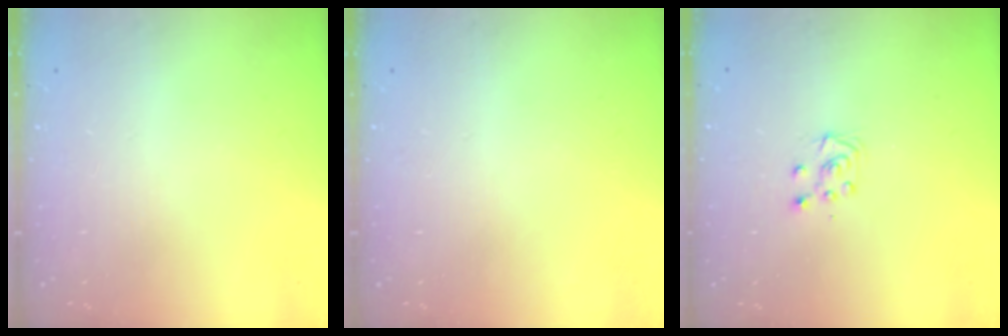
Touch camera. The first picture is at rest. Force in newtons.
{"total": 0.0}
{"total": 5.0, "press": 4.9, "slide": 0.6}